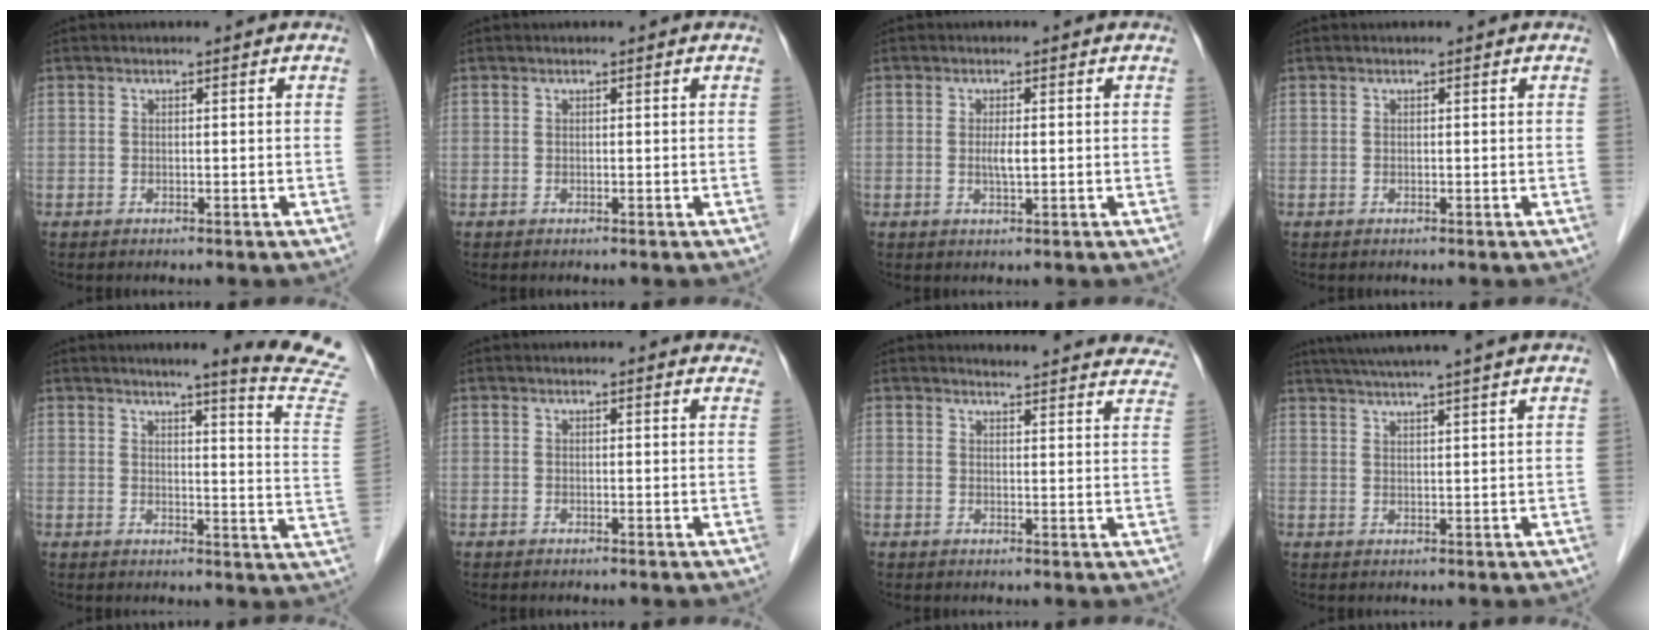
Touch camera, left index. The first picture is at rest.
{"total": 0.0}
{"total": 1.8, "force": [0.0, 0.2, 1.8], "torque": [-0.038, -0.002, 0.001]}
{"total": 0.0}
{"total": 14.1, "force": [12.6, -1.9, 5.9], "torque": [-0.072, -0.094, 0.128]}
{"total": 7.9, "force": [7.6, 1.7, 1.4], "torque": [0.006, 0.001, 0.058]}
{"total": 19.1, "force": [18.5, 2.9, 3.6], "torque": [-0.027, -0.063, 0.190]}
{"total": 14.0, "force": [12.2, -0.9, 6.7], "torque": [-0.116, 0.019, 0.165]}